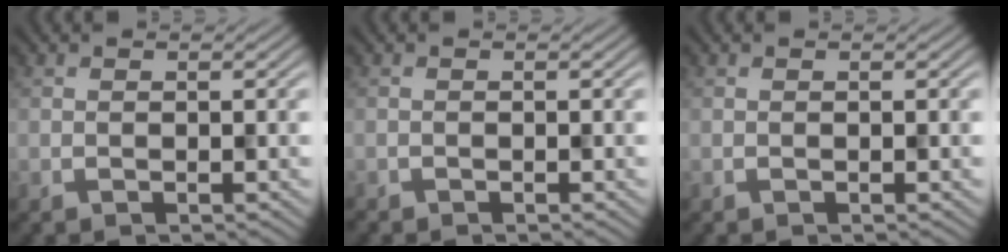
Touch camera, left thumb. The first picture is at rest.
{"total": 0.5, "force": [-0.1, 0.1, -0.5], "torque": [0.012, 0.000, -0.002]}
{"total": 0.0}